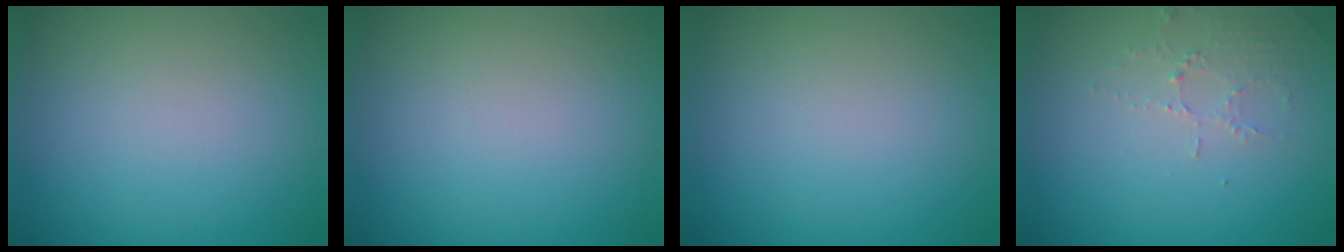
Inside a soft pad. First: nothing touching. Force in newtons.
{"total": 0.0}
{"total": 0.0}
{"total": 1.9, "press": 1.8, "slide": 0.4}